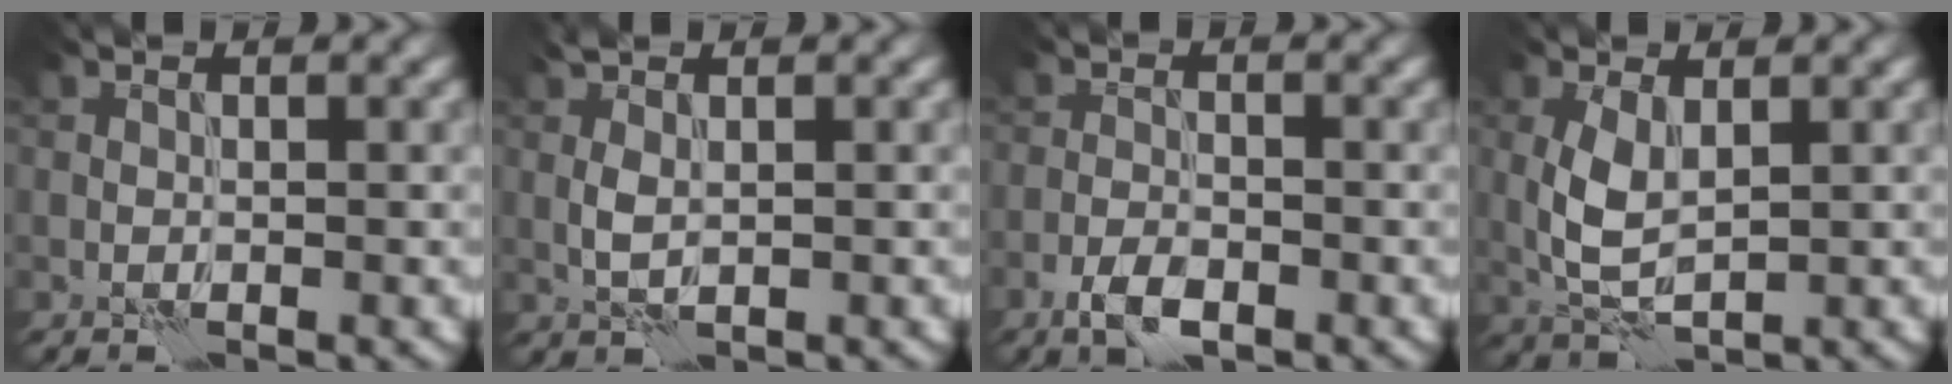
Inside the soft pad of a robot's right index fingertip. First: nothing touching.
{"total": 1.5, "force": [0.7, 0.6, 1.2], "torque": [-0.033, 0.002, 0.015]}
{"total": 2.6, "force": [-1.5, 1.2, 1.7], "torque": [-0.033, 0.000, -0.034]}
{"total": 3.7, "force": [0.9, 1.9, 3.0], "torque": [-0.075, 0.001, 0.020]}